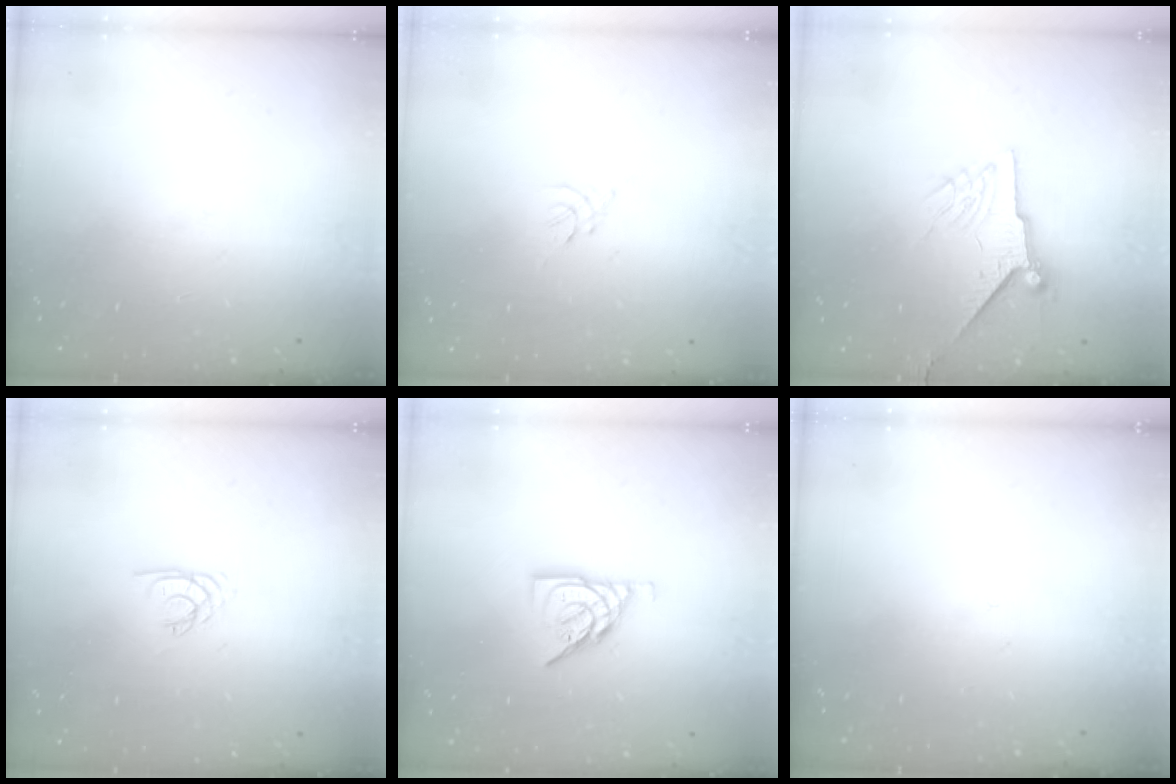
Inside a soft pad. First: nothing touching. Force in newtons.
{"total": 0.0}
{"total": 9.1, "press": 9.1, "slide": 1.0}
{"total": 2.1, "press": 2.1, "slide": 0.3}
{"total": 9.3, "press": 9.2, "slide": 1.2}
{"total": 0.0}